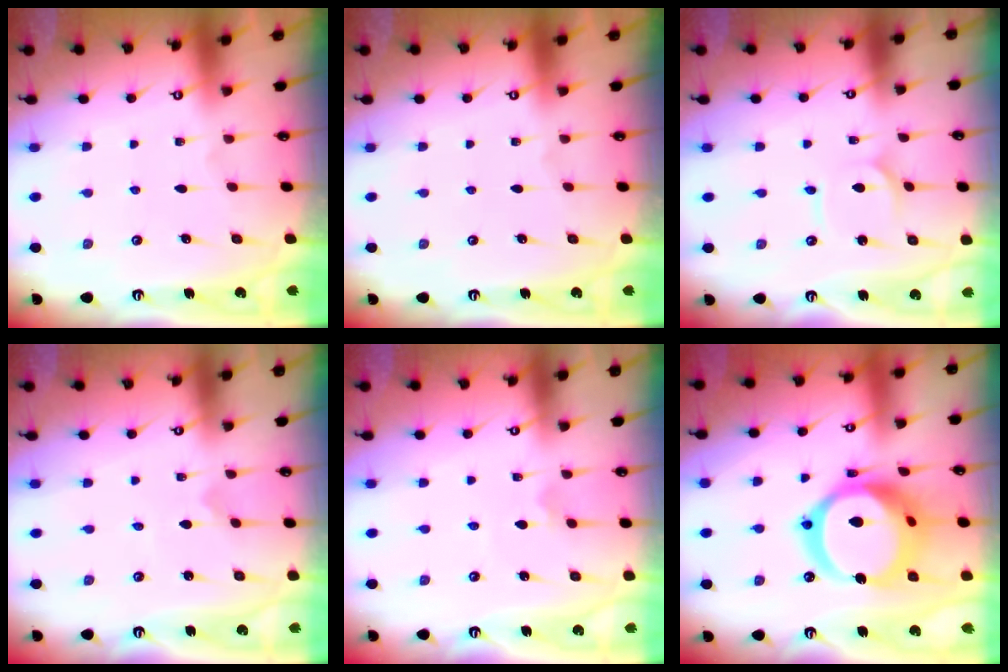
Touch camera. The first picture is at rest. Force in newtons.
{"total": 0.0}
{"total": 2.4, "press": 2.4, "slide": 0.3}
{"total": 0.0}
{"total": 1.7, "press": 1.7, "slide": 0.2}
{"total": 23.3, "press": 23.2, "slide": 2.7}